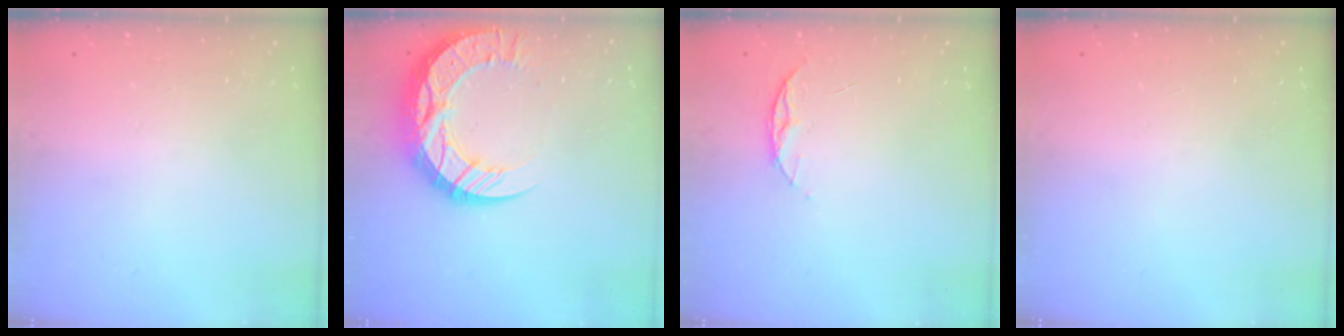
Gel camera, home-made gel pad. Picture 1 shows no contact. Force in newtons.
{"total": 18.2, "press": 18.2, "slide": 1.4}
{"total": 5.5, "press": 5.5, "slide": 0.6}
{"total": 0.0}